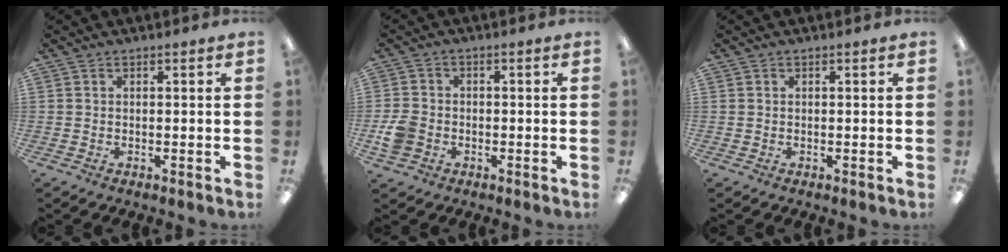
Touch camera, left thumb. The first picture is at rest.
{"total": 5.2, "force": [-1.8, 4.2, 2.4], "torque": [-0.036, 0.009, -0.030]}
{"total": 0.0}